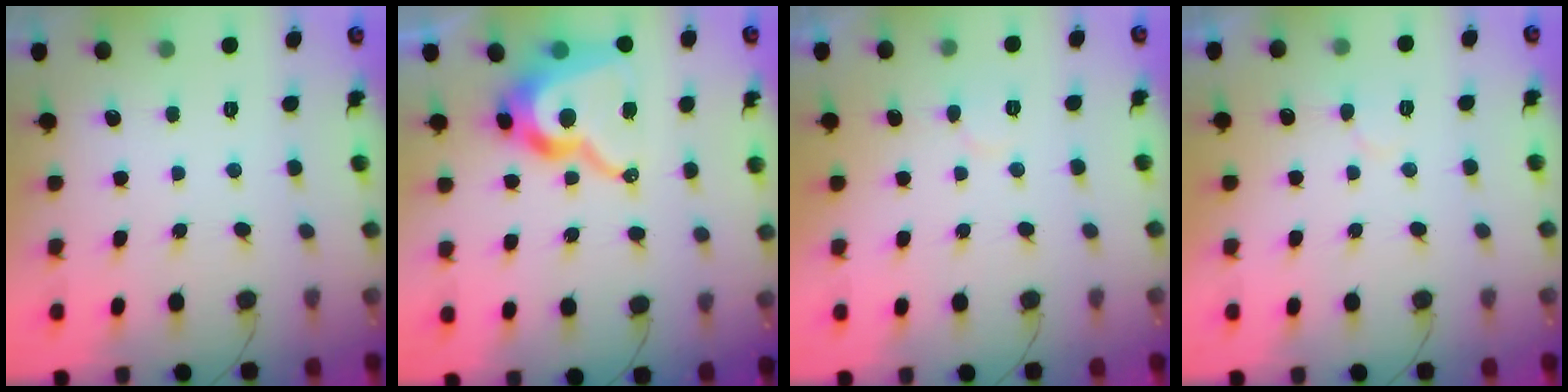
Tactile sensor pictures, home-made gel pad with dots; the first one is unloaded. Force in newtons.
{"total": 17.8, "press": 17.7, "slide": 1.7}
{"total": 3.4, "press": 3.4, "slide": 0.2}
{"total": 6.3, "press": 6.3, "slide": 0.4}